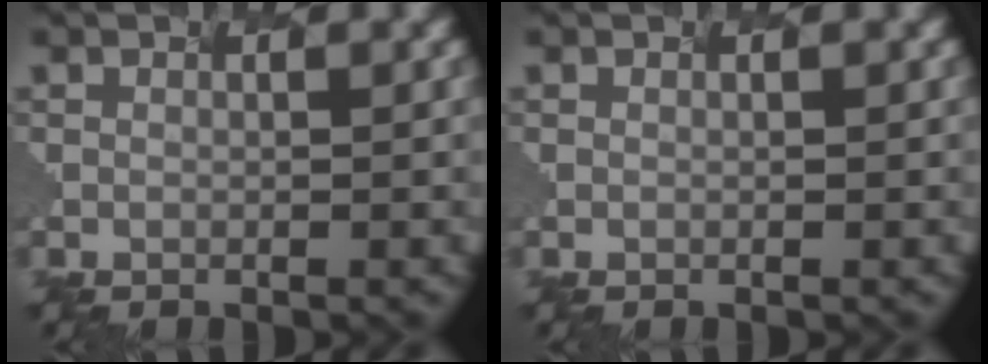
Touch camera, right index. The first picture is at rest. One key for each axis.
{"total": 0.0}